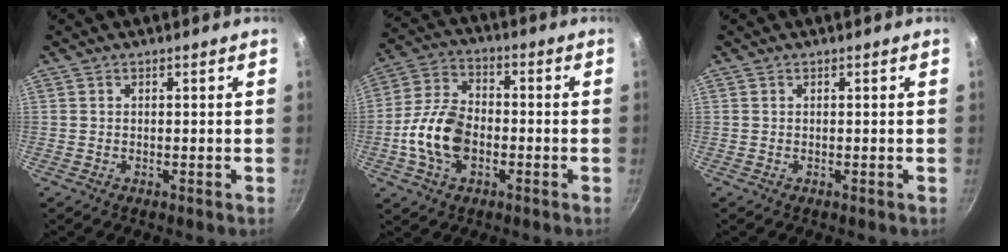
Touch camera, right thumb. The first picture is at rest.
{"total": 12.6, "force": [-2.9, 8.1, 9.2], "torque": [-0.165, 0.030, -0.064]}
{"total": 0.0}